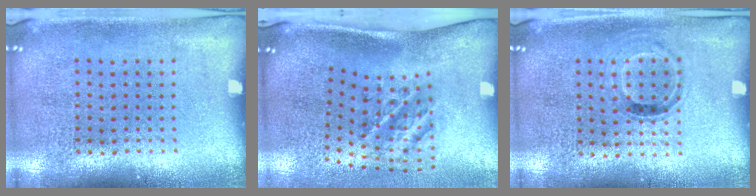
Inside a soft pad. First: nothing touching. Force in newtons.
{"total": 2.3, "press": 1.3, "slide": 1.9}
{"total": 0.9, "press": 0.7, "slide": 0.5}